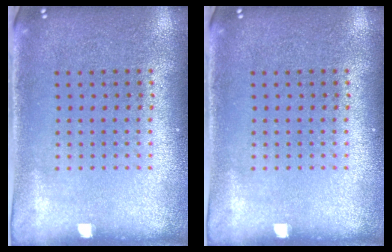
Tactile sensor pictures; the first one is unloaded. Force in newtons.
{"total": 0.0}